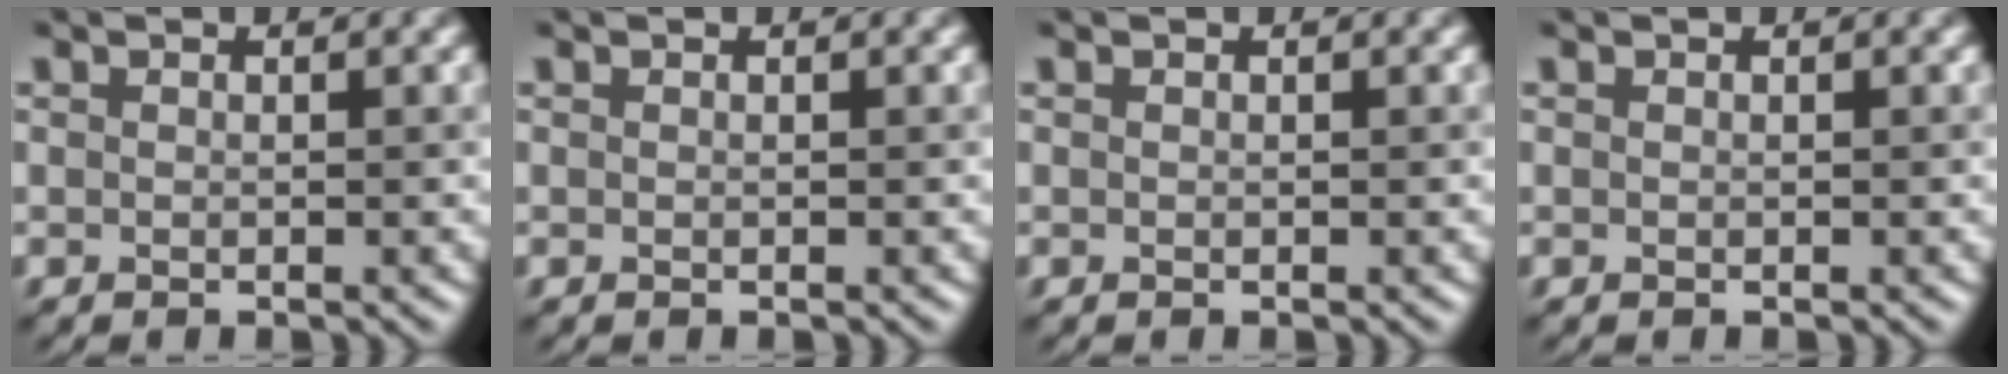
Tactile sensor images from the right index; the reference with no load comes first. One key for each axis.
{"total": 0.0}
{"total": 0.0}
{"total": 0.0}